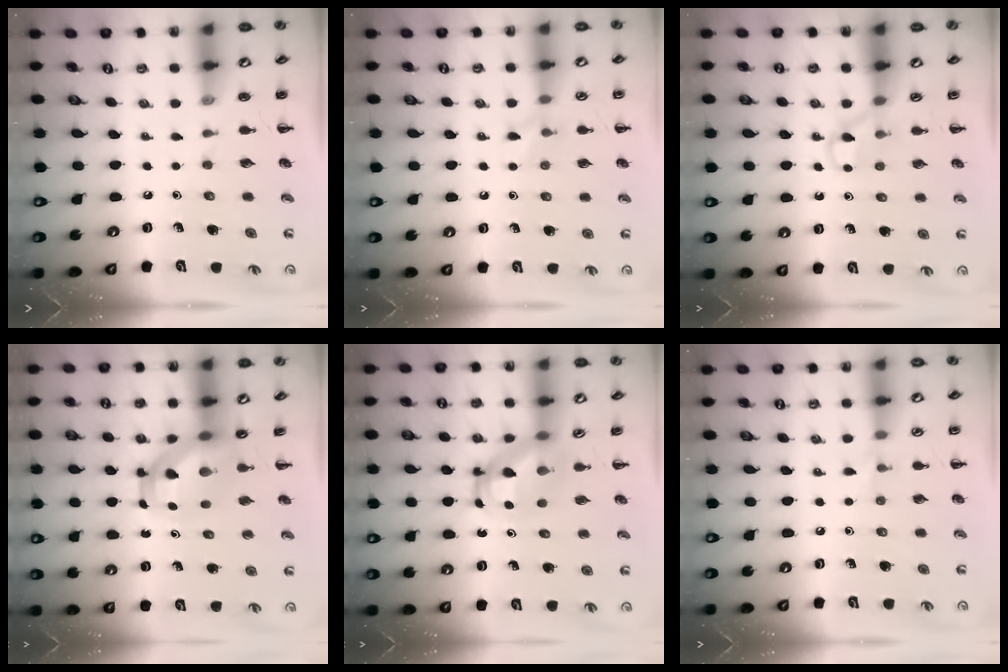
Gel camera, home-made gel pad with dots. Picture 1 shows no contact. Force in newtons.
{"total": 6.1, "press": 5.8, "slide": 1.9}
{"total": 4.7, "press": 4.5, "slide": 1.2}
{"total": 5.3, "press": 5.1, "slide": 1.5}
{"total": 5.2, "press": 5.2, "slide": 0.7}
{"total": 3.7, "press": 3.5, "slide": 1.4}